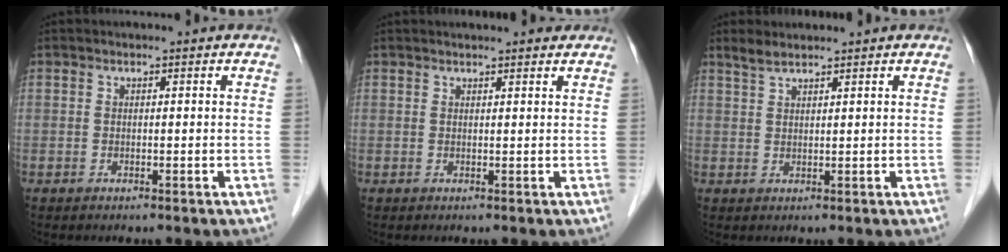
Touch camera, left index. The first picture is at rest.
{"total": 4.7, "force": [4.1, 0.9, 2.0], "torque": [-0.025, 0.017, 0.048]}
{"total": 2.0, "force": [1.9, 0.2, 0.8], "torque": [-0.021, 0.010, 0.041]}